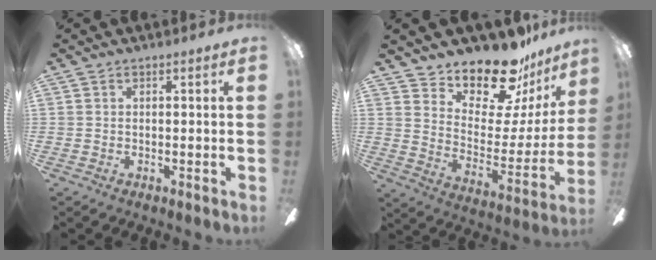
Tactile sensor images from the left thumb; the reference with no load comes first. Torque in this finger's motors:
{"motor_torque": [0.29, 0.20, 0.83, -1.94, 0.04]}